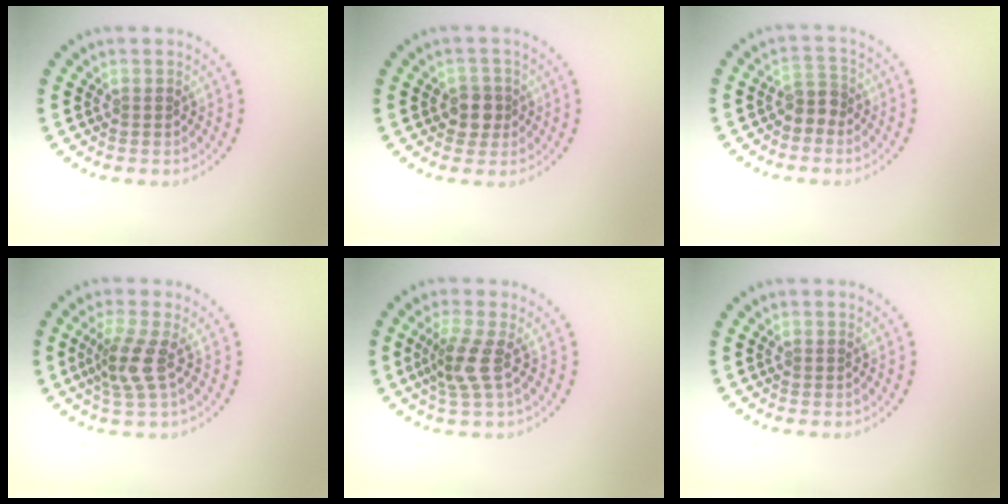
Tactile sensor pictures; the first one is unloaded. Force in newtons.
{"total": 2.1, "press": 1.9, "slide": 0.8}
{"total": 1.9, "press": 1.4, "slide": 1.2}
{"total": 2.8, "press": 2.1, "slide": 1.9}
{"total": 2.8, "press": 2.1, "slide": 1.9}
{"total": 0.0}